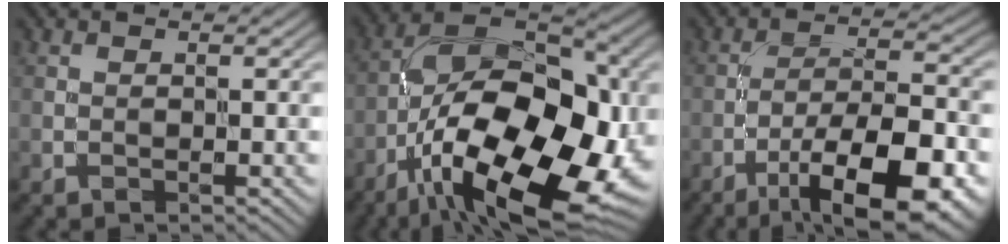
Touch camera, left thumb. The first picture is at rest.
{"total": 19.9, "force": [-6.6, 9.9, 15.9], "torque": [-0.256, 0.005, -0.116]}
{"total": 14.0, "force": [-7.7, 4.3, 10.8], "torque": [-0.175, 0.001, -0.121]}